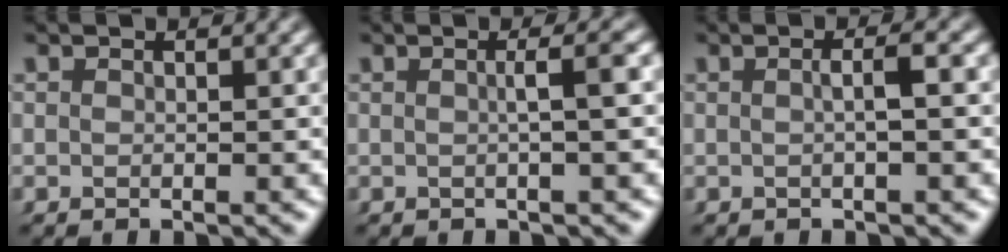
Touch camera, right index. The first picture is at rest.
{"total": 2.0, "force": [0.1, -0.3, 2.0], "torque": [-0.026, 0.009, -0.001]}
{"total": 1.9, "force": [0.0, 0.2, 1.9], "torque": [-0.032, 0.005, -0.003]}